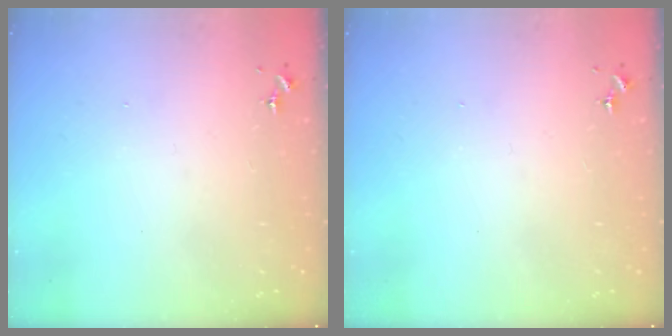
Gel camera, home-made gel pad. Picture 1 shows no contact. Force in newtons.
{"total": 0.0}